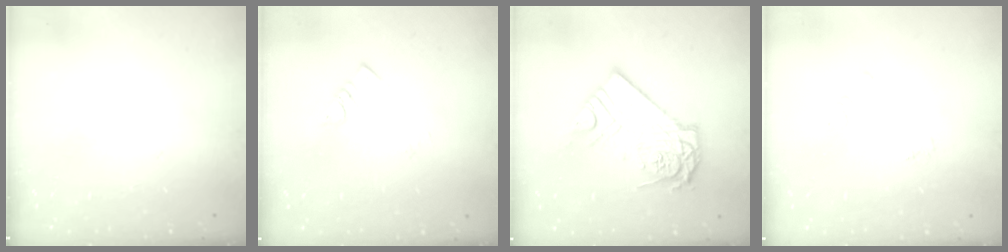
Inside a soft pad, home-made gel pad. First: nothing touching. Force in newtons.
{"total": 1.9, "press": 1.9, "slide": 0.1}
{"total": 12.9, "press": 12.9, "slide": 1.0}
{"total": 3.1, "press": 3.1, "slide": 0.4}